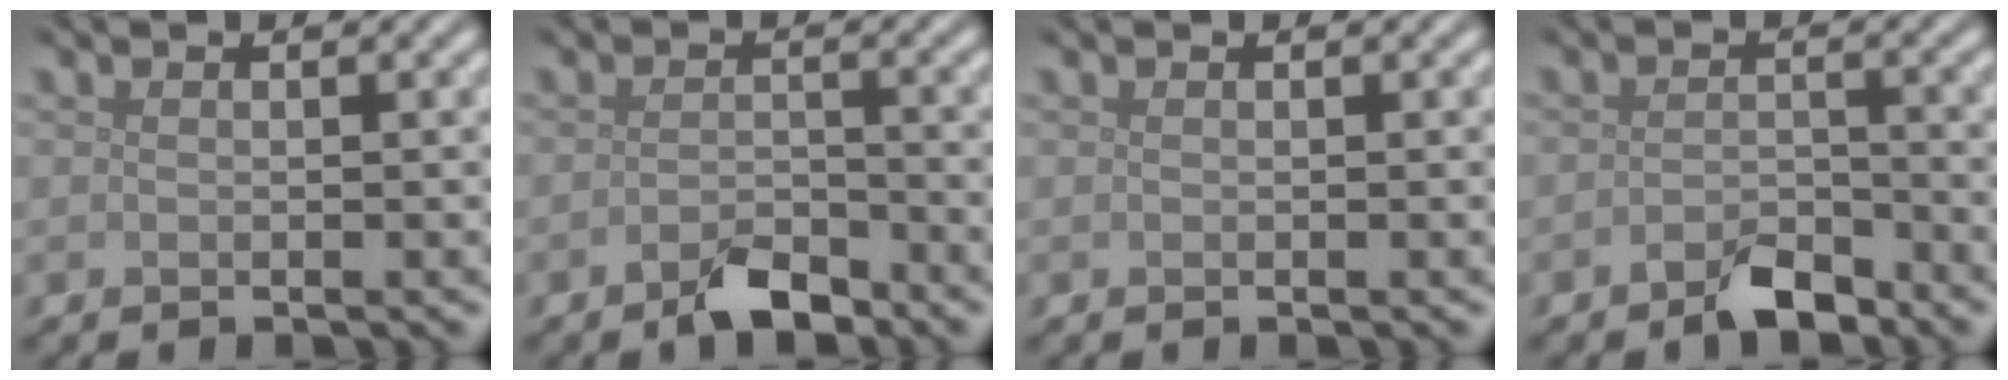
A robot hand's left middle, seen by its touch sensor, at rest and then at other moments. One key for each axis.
{"total": 2.9, "fx": -2.2, "fy": 1.2, "fz": 1.5, "tx": -0.025, "ty": 0.003, "tz": -0.043}
{"total": 0.0}
{"total": 2.9, "fx": -2.2, "fy": 1.2, "fz": 1.5, "tx": -0.024, "ty": 0.004, "tz": -0.044}